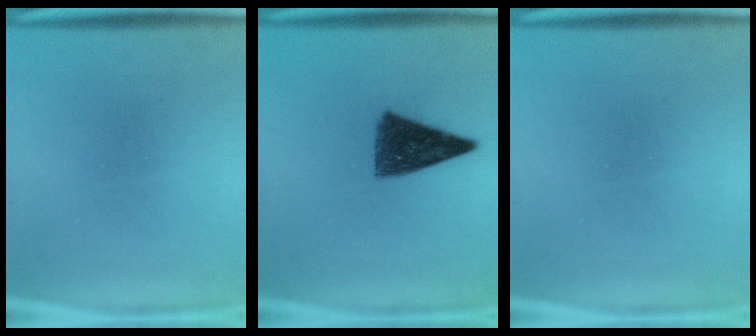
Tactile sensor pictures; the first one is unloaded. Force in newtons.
{"total": 8.4}
{"total": 0.0}